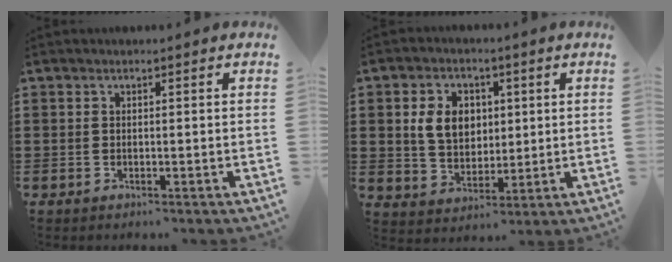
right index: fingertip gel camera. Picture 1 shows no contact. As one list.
[{"total": 7.2, "force": [1.5, 5.6, 4.3], "torque": [-0.102, 0.013, 0.022]}]